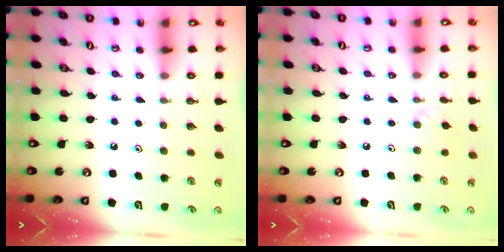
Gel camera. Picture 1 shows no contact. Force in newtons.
{"total": 3.0, "press": 2.9, "slide": 0.5}